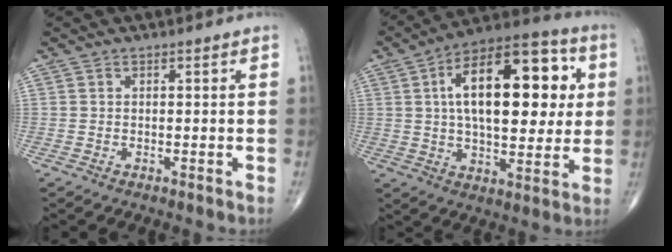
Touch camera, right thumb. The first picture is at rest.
{"total": 23.9, "force": [4.6, 11.7, 20.3], "torque": [-0.286, 0.009, 0.061]}